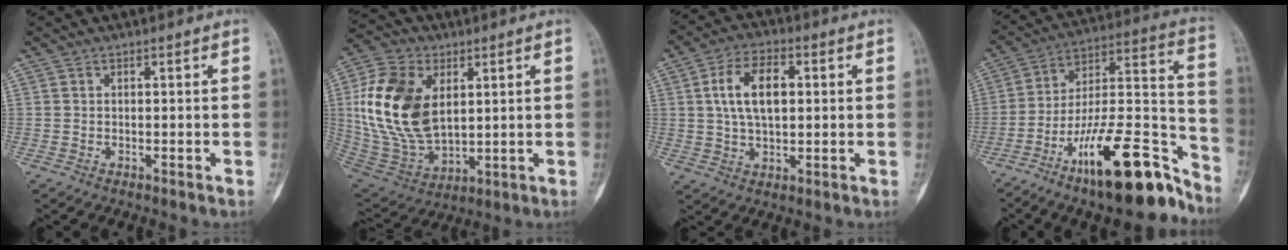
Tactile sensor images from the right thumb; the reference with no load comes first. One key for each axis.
{"total": 19.6, "fx": 3.8, "fy": 12.5, "fz": 14.6, "tx": -0.277, "ty": -0.016, "tz": 0.083}
{"total": 10.3, "fx": 1.9, "fy": 5.7, "fz": 8.3, "tx": -0.140, "ty": 0.005, "tz": 0.032}
{"total": 24.0, "fx": -15.4, "fy": 7.0, "fz": 17.0, "tx": -0.238, "ty": 0.100, "tz": -0.250}